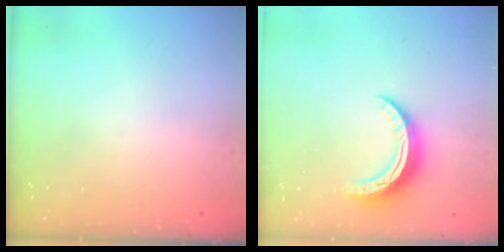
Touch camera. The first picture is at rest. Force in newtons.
{"total": 9.9, "press": 9.9, "slide": 0.2}